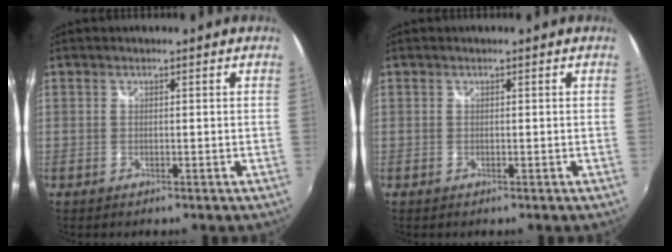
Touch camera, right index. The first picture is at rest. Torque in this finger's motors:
{"motor_torque": [-0.02, 0.03, 0.01, 0.00]}